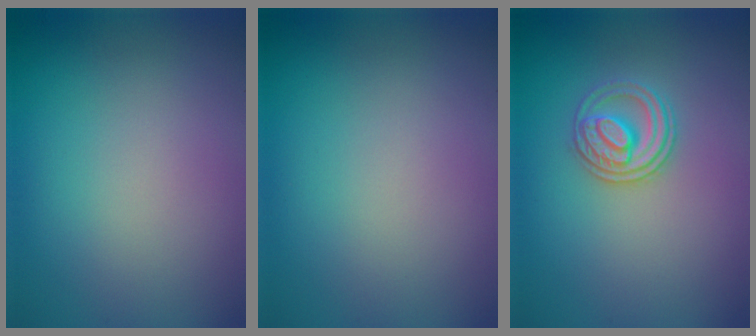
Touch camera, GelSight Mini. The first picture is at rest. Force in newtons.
{"total": 0.0}
{"total": 2.8, "press": 2.6, "slide": 1.1}